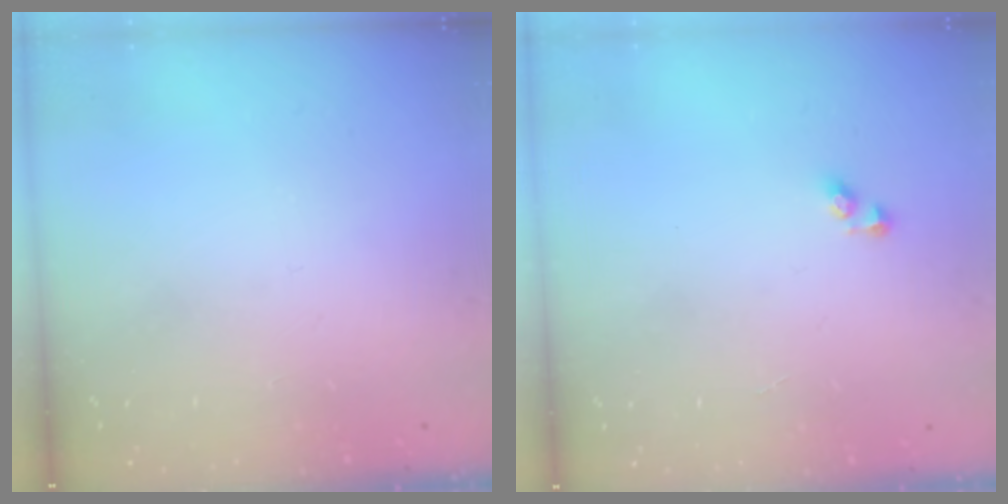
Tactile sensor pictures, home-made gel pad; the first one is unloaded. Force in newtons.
{"total": 2.9, "press": 2.9, "slide": 0.1}